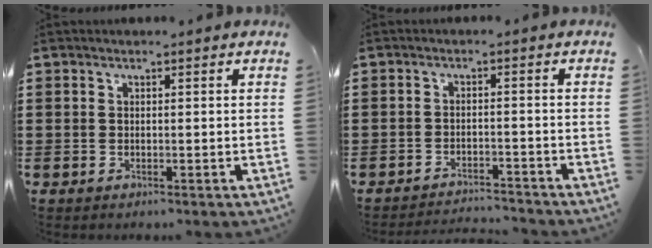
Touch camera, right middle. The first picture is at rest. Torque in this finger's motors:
{"motor_torque": [0.02, -0.02, 0.00, 0.00]}